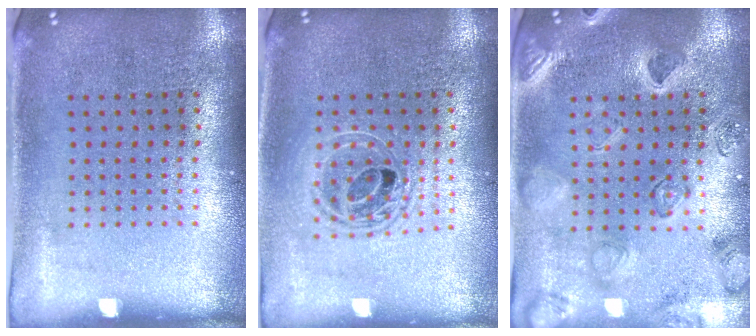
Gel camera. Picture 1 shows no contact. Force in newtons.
{"total": 1.7, "press": 1.4, "slide": 0.9}
{"total": 2.5, "press": 2.4, "slide": 0.7}